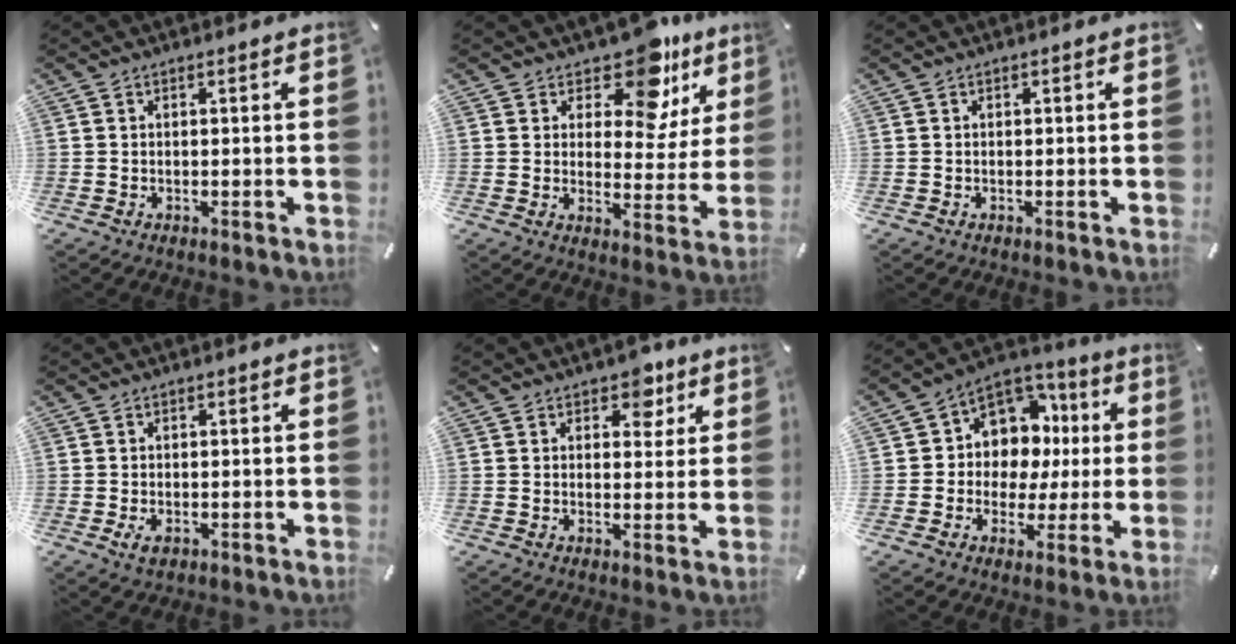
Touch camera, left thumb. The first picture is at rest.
{"total": 13.3, "force": [9.5, 6.4, 6.7], "torque": [-0.090, -0.072, 0.163]}
{"total": 0.0}
{"total": 2.3, "force": [-0.8, 1.5, 1.6], "torque": [-0.036, -0.001, -0.015]}
{"total": 5.7, "force": [3.3, 3.8, 2.6], "torque": [-0.007, -0.015, 0.049]}
{"total": 10.2, "force": [2.4, 9.6, 2.5], "torque": [-0.050, -0.024, 0.055]}